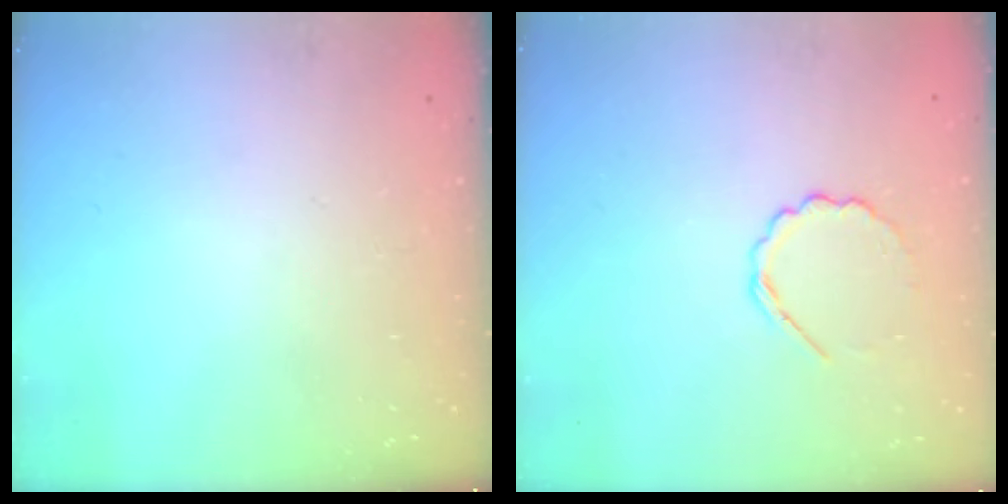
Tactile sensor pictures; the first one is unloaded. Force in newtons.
{"total": 5.8, "press": 5.6, "slide": 1.8}